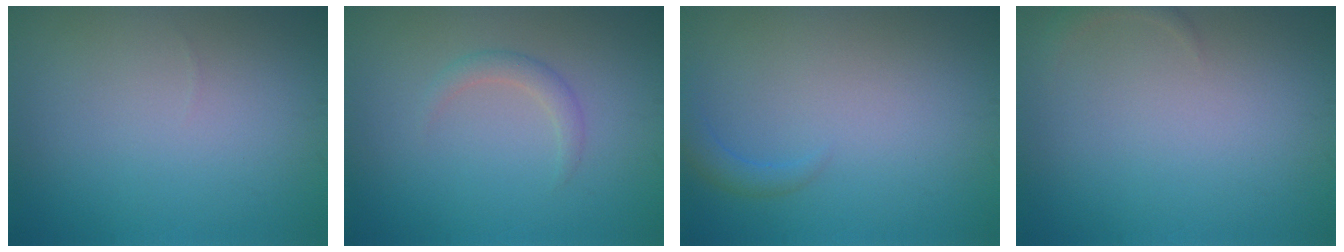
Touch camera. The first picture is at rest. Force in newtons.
{"total": 1.4, "press": 1.4, "slide": 0.1}
{"total": 1.3, "press": 1.3, "slide": 0.2}
{"total": 1.0, "press": 1.0, "slide": 0.1}